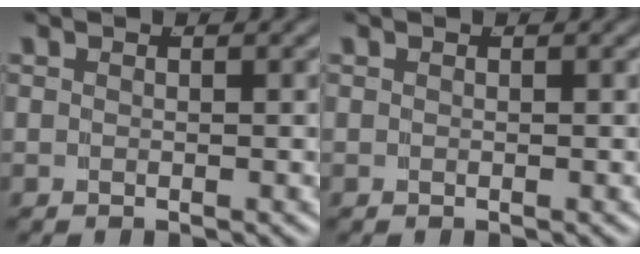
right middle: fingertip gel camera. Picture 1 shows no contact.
{"total": 0.0}